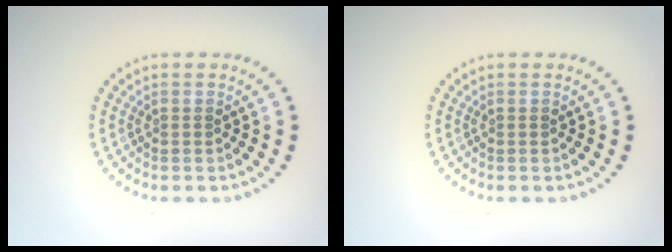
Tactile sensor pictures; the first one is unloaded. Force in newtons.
{"total": 0.0}